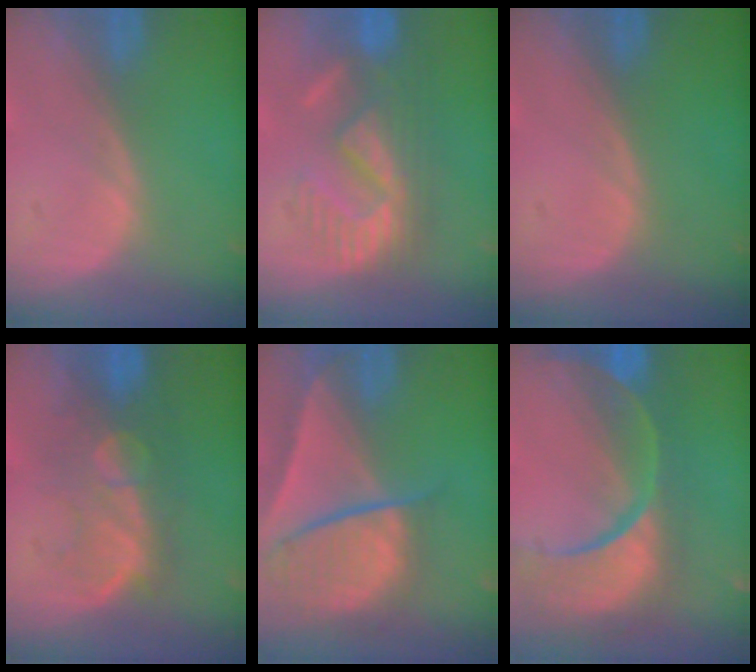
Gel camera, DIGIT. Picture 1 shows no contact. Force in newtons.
{"total": 9.1, "press": 8.9, "slide": 1.9}
{"total": 0.0}
{"total": 8.8, "press": 8.2, "slide": 3.2}
{"total": 10.0, "press": 8.3, "slide": 5.4}
{"total": 13.7, "press": 10.8, "slide": 8.4}